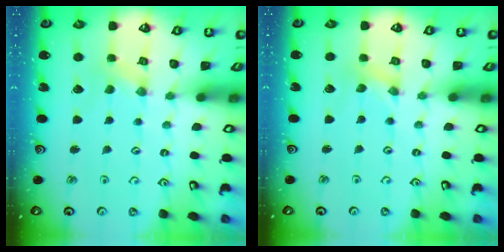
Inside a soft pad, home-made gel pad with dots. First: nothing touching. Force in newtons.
{"total": 0.0}